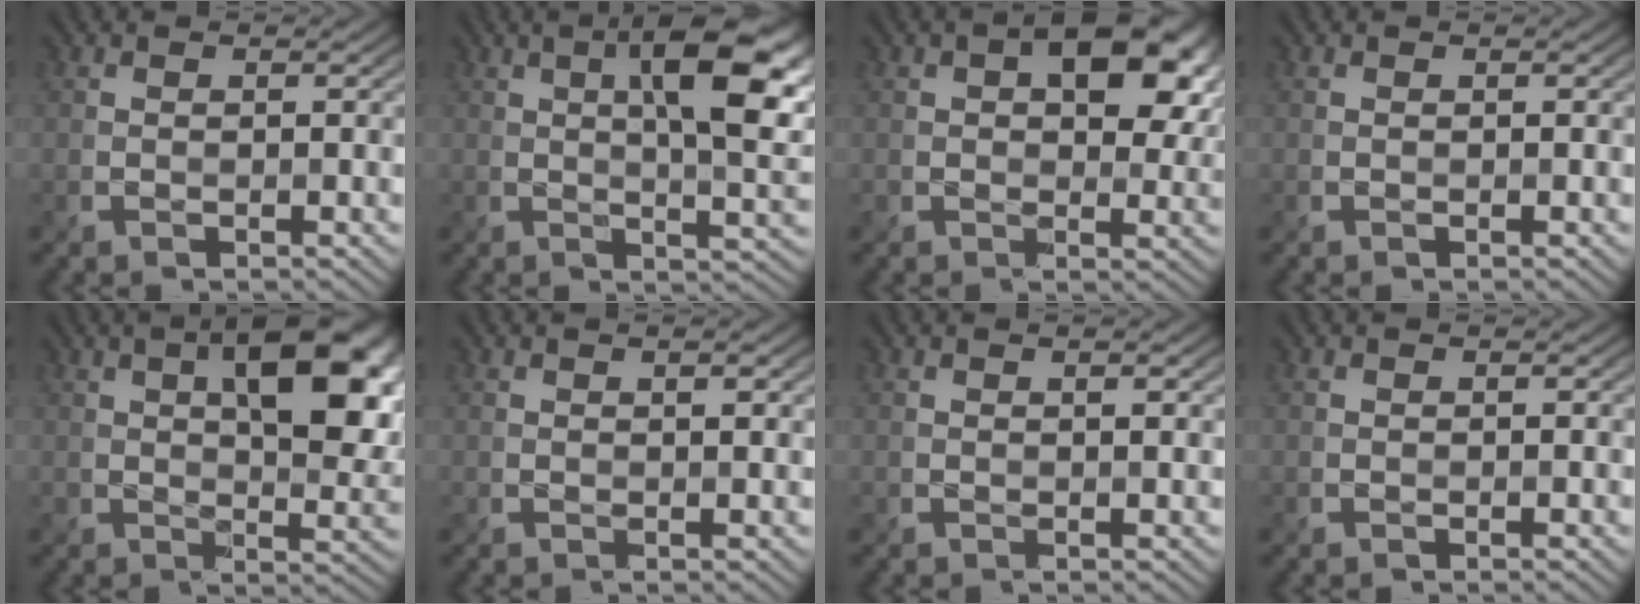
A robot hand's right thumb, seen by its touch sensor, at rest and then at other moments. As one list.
[{"total": 11.5, "force": [3.2, 3.5, 10.5], "torque": [-0.154, -0.001, 0.045]}, {"total": 10.7, "force": [3.7, 6.2, 7.9], "torque": [-0.121, -0.005, 0.061]}, {"total": 0.0}, {"total": 12.9, "force": [3.9, 5.9, 10.7], "torque": [-0.149, 0.007, 0.056]}, {"total": 1.3, "force": [0.7, 0.2, 1.1], "torque": [-0.020, 0.000, 0.013]}, {"total": 1.0, "force": [0.5, 0.1, 0.8], "torque": [-0.016, 0.000, 0.011]}, {"total": 0.0}]